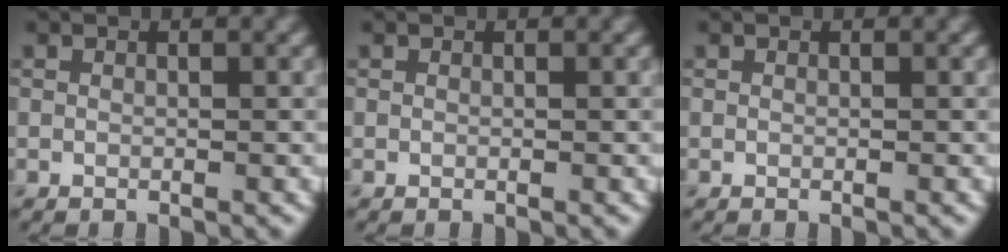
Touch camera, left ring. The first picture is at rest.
{"total": 0.0}
{"total": 0.0}